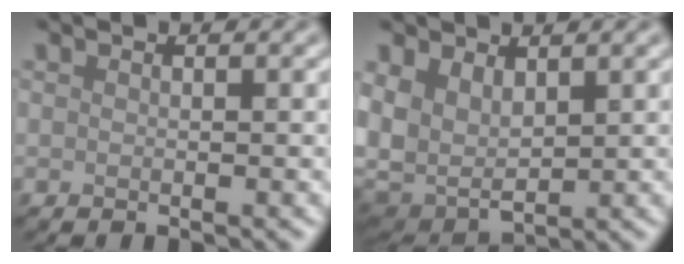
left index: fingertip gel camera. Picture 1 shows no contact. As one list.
[{"total": 5.9, "force": [1.6, 3.9, 4.2], "torque": [-0.107, -0.004, 0.027]}]